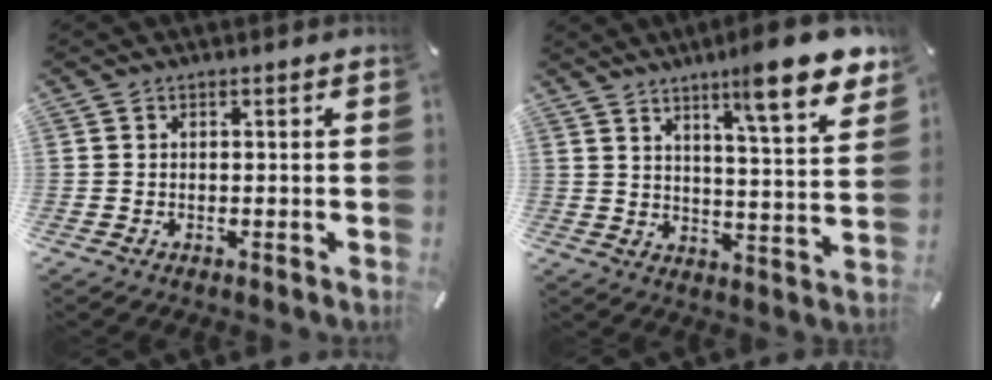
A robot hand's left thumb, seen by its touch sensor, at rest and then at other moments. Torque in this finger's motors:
{"motor_torque": [2.34, 0.69, 1.36, -1.41, 0.33]}